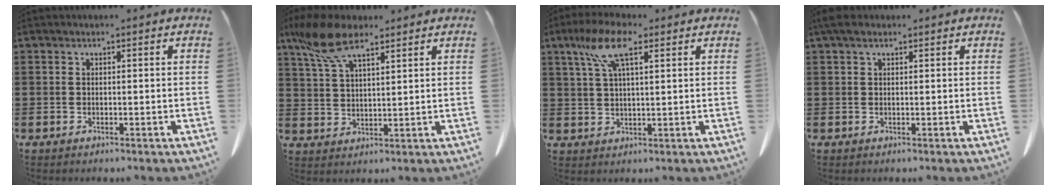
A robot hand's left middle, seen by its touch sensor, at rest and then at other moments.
{"total": 8.7, "force": [5.8, 3.0, 5.8], "torque": [-0.142, -0.009, 0.105]}
{"total": 8.2, "force": [4.3, 2.4, 6.5], "torque": [-0.145, 0.006, 0.074]}
{"total": 2.1, "force": [1.0, 0.9, 1.6], "torque": [-0.035, 0.004, 0.019]}